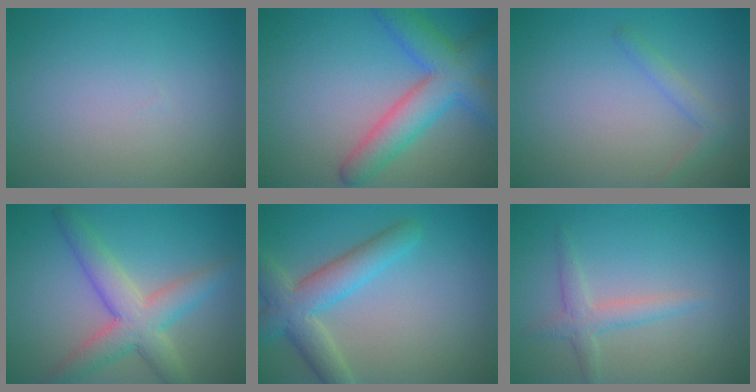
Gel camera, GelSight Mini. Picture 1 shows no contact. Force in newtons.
{"total": 6.6, "press": 6.5, "slide": 0.3}
{"total": 1.4, "press": 1.4, "slide": 0.1}
{"total": 5.6, "press": 5.6, "slide": 0.2}
{"total": 5.2, "press": 5.2, "slide": 0.3}
{"total": 2.2, "press": 2.2, "slide": 0.1}